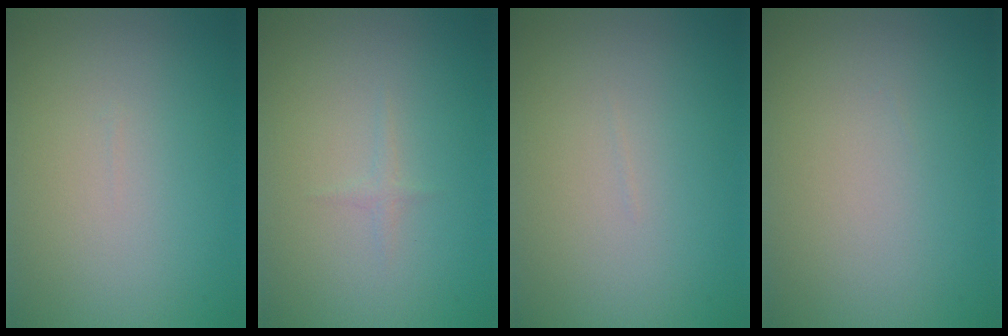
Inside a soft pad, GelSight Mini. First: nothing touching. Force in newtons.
{"total": 0.6, "press": 0.6, "slide": 0.1}
{"total": 0.0}
{"total": 0.0}